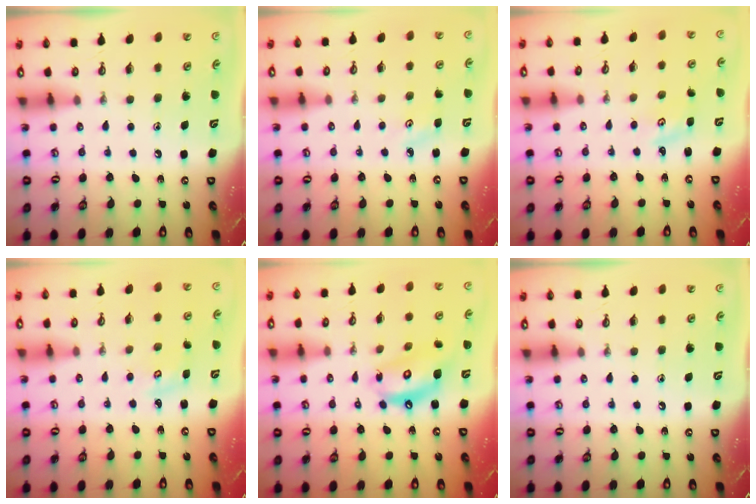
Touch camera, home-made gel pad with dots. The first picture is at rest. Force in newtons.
{"total": 2.6, "press": 2.6, "slide": 0.3}
{"total": 1.0, "press": 0.9, "slide": 0.2}
{"total": 2.7, "press": 2.7, "slide": 0.3}
{"total": 12.4, "press": 12.3, "slide": 1.2}
{"total": 0.0}